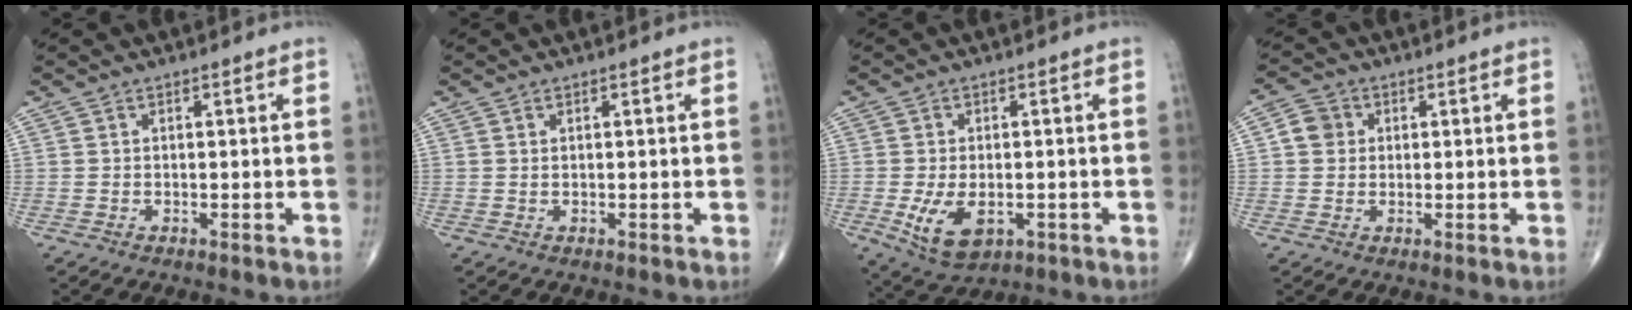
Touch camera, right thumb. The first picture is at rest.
{"total": 0.0}
{"total": 8.1, "force": [-2.1, 4.6, 6.3], "torque": [-0.113, -0.008, -0.024]}
{"total": 4.3, "force": [0.7, 3.9, 1.6], "torque": [-0.016, 0.006, 0.006]}